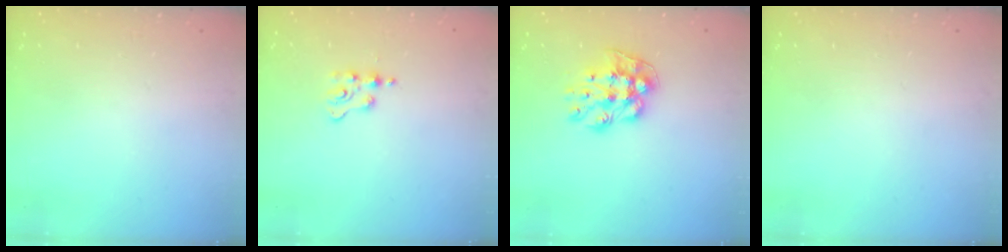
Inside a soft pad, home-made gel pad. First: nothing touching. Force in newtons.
{"total": 2.2, "press": 2.2, "slide": 0.4}
{"total": 9.2, "press": 9.2, "slide": 0.4}
{"total": 0.0}